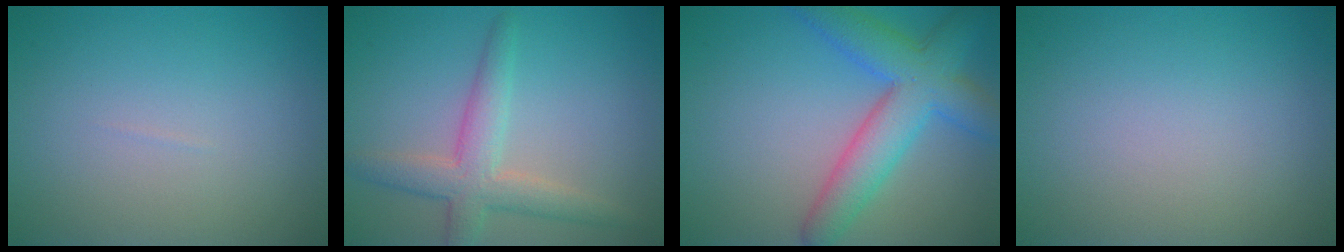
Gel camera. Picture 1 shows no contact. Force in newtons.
{"total": 4.2, "press": 4.2, "slide": 0.2}
{"total": 6.8, "press": 6.8, "slide": 0.3}
{"total": 0.0}